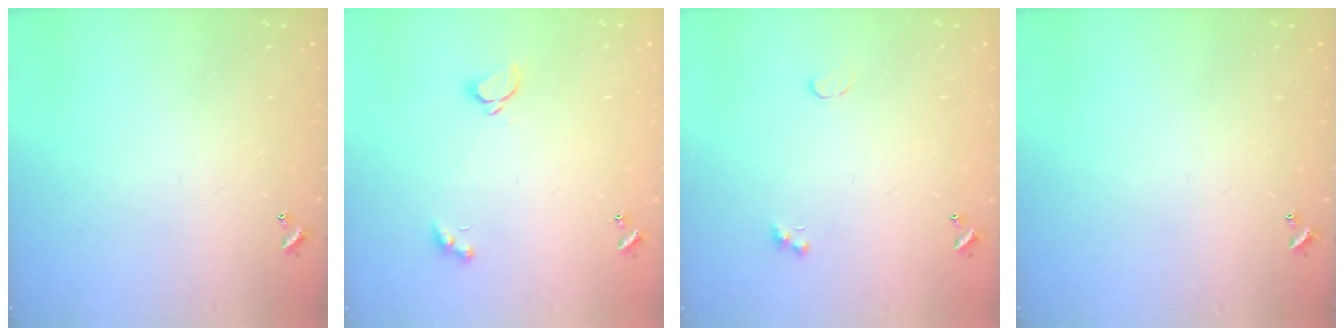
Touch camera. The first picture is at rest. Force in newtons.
{"total": 1.8, "press": 1.6, "slide": 0.8}
{"total": 0.6, "press": 0.4, "slide": 0.4}
{"total": 0.0}